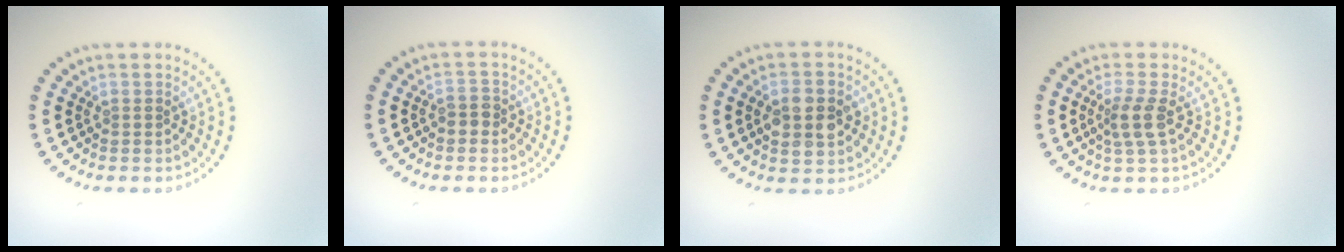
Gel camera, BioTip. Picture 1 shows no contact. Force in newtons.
{"total": 1.4, "press": 1.3, "slide": 0.4}
{"total": 4.5, "press": 4.5, "slide": 0.1}
{"total": 2.3, "press": 1.9, "slide": 1.3}